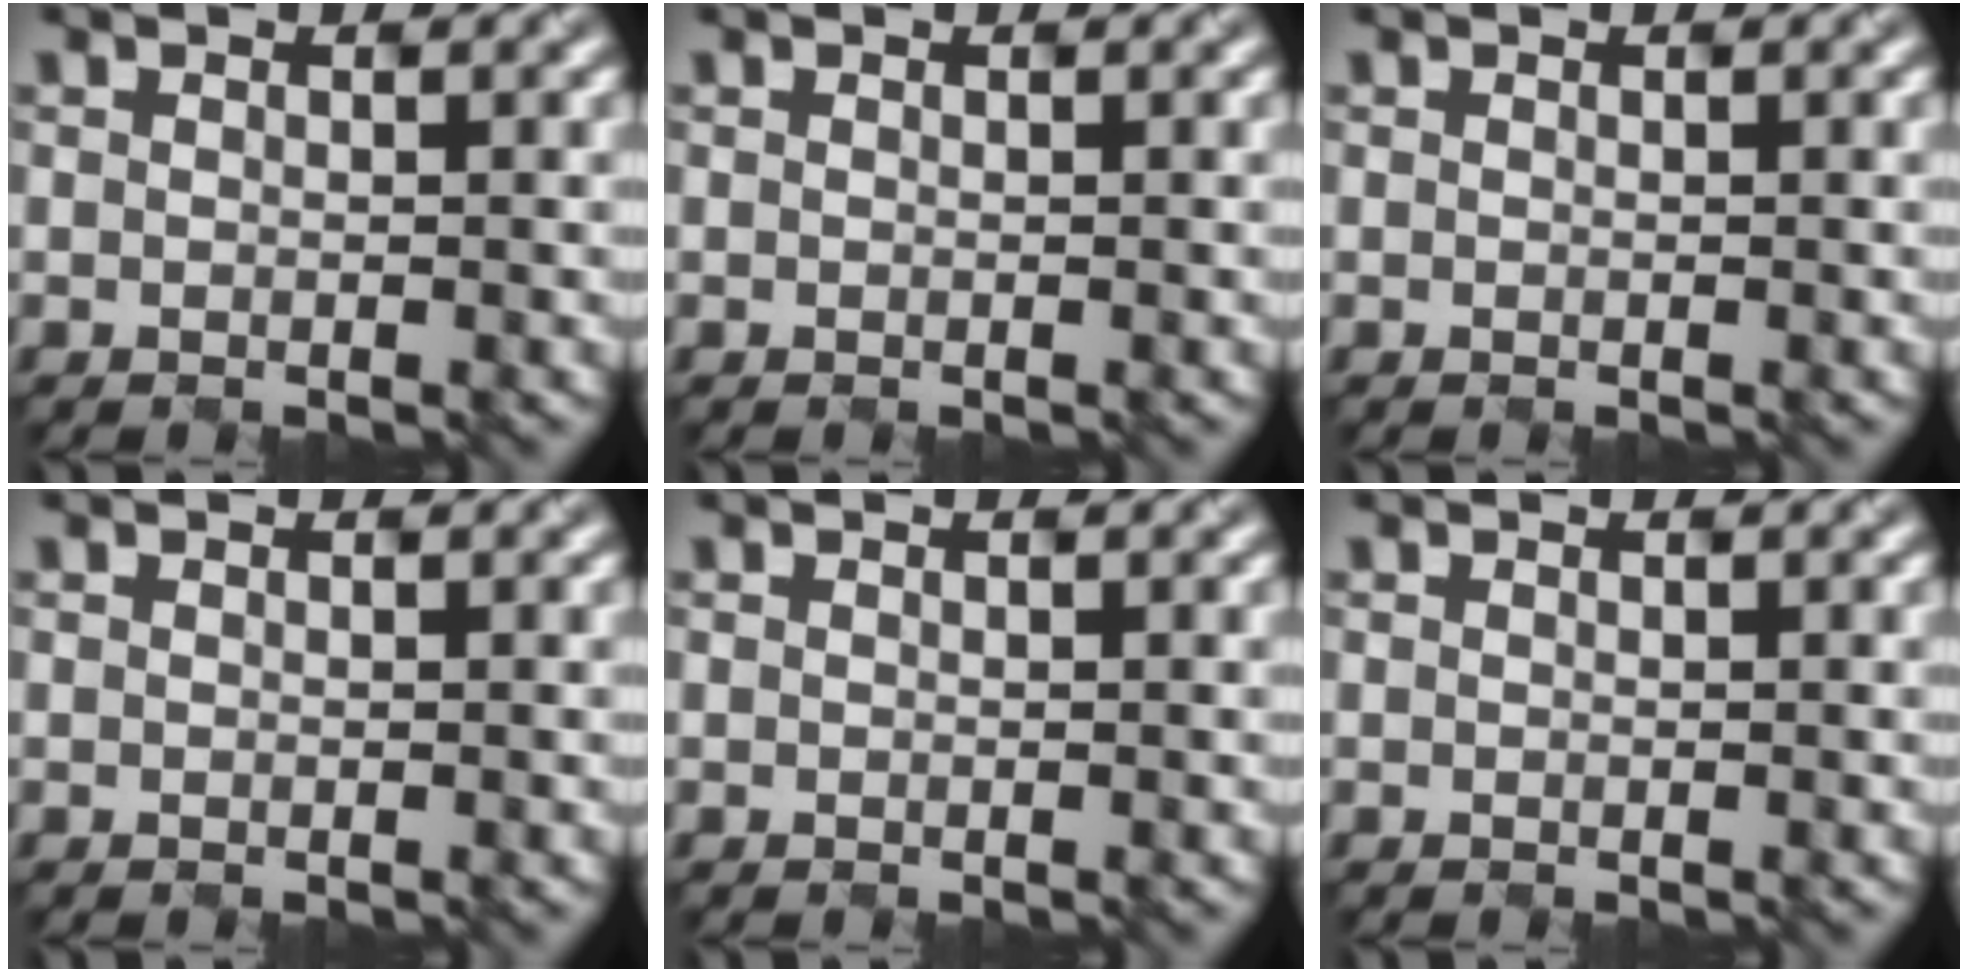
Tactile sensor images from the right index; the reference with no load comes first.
{"total": 0.0}
{"total": 0.0}
{"total": 0.0}
{"total": 0.0}
{"total": 0.0}